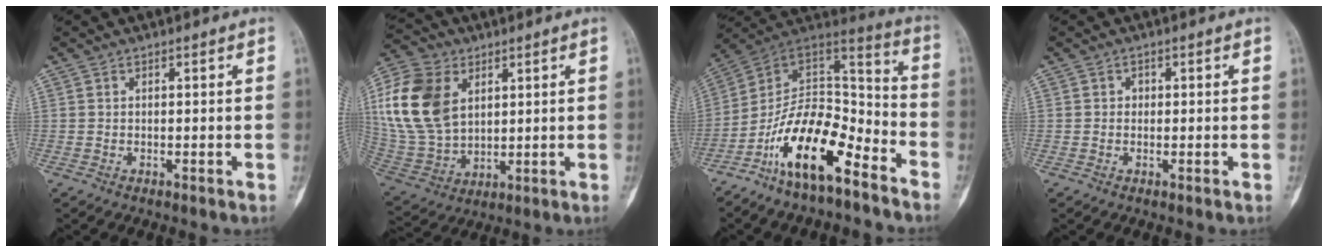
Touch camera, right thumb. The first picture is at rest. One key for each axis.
{"total": 18.1, "fx": 5.1, "fy": 12.4, "fz": 12.0, "tx": -0.240, "ty": -0.010, "tz": 0.107}
{"total": 17.8, "fx": -10.5, "fy": 7.3, "fz": 12.5, "tx": -0.196, "ty": 0.099, "tz": -0.185}
{"total": 1.0, "fx": 0.1, "fy": 0.9, "fz": 0.4, "tx": 0.000, "ty": 0.003, "tz": -0.001}